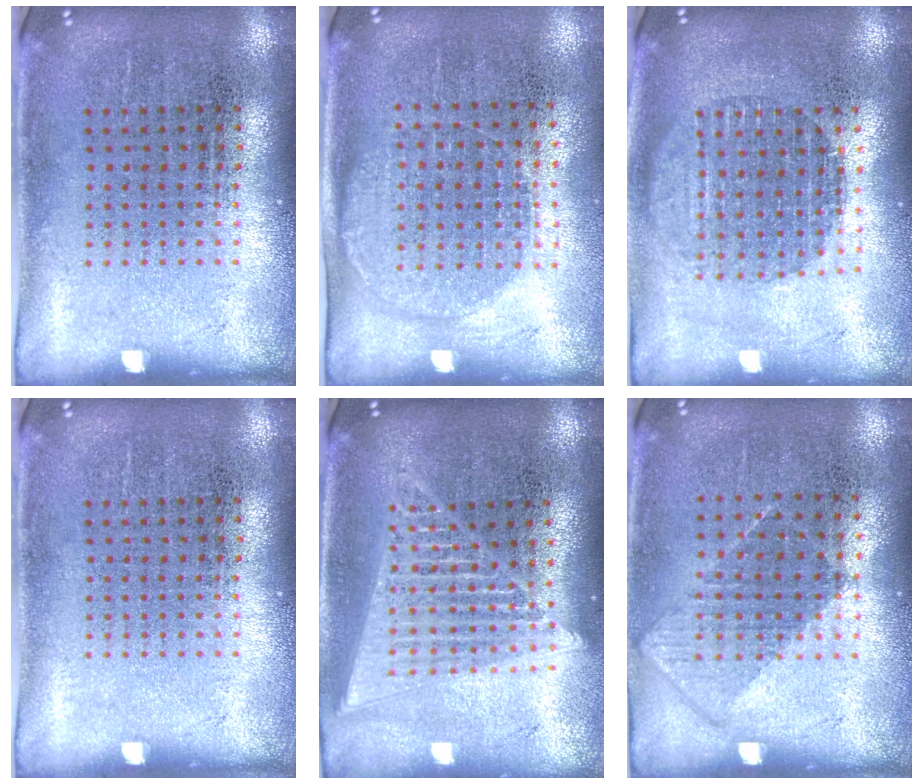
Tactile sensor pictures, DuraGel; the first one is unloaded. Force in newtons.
{"total": 1.3, "press": 1.2, "slide": 0.5}
{"total": 1.8, "press": 1.5, "slide": 1.0}
{"total": 0.0}
{"total": 1.8, "press": 1.6, "slide": 0.9}
{"total": 0.8, "press": 0.6, "slide": 0.4}